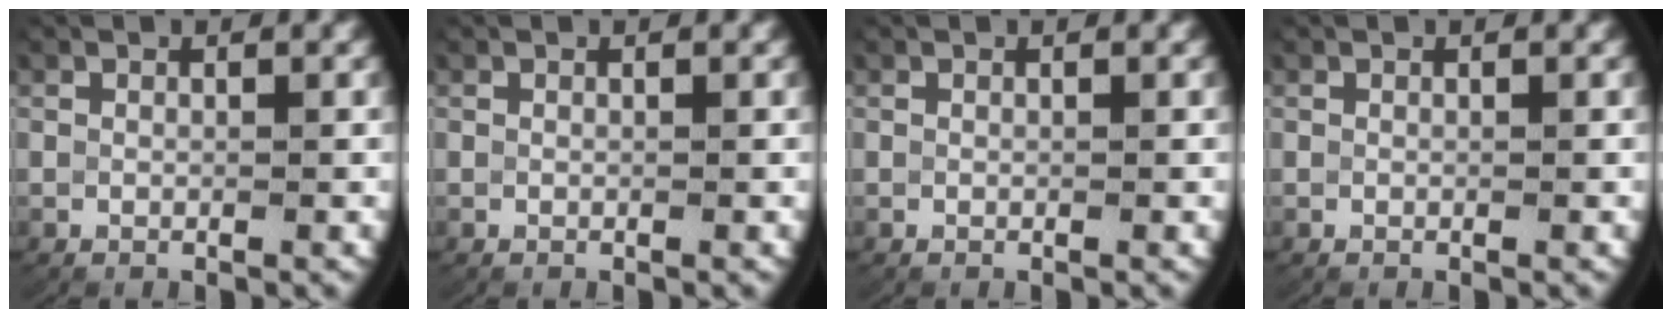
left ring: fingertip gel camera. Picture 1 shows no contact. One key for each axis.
{"total": 0.0}
{"total": 0.0}
{"total": 0.0}